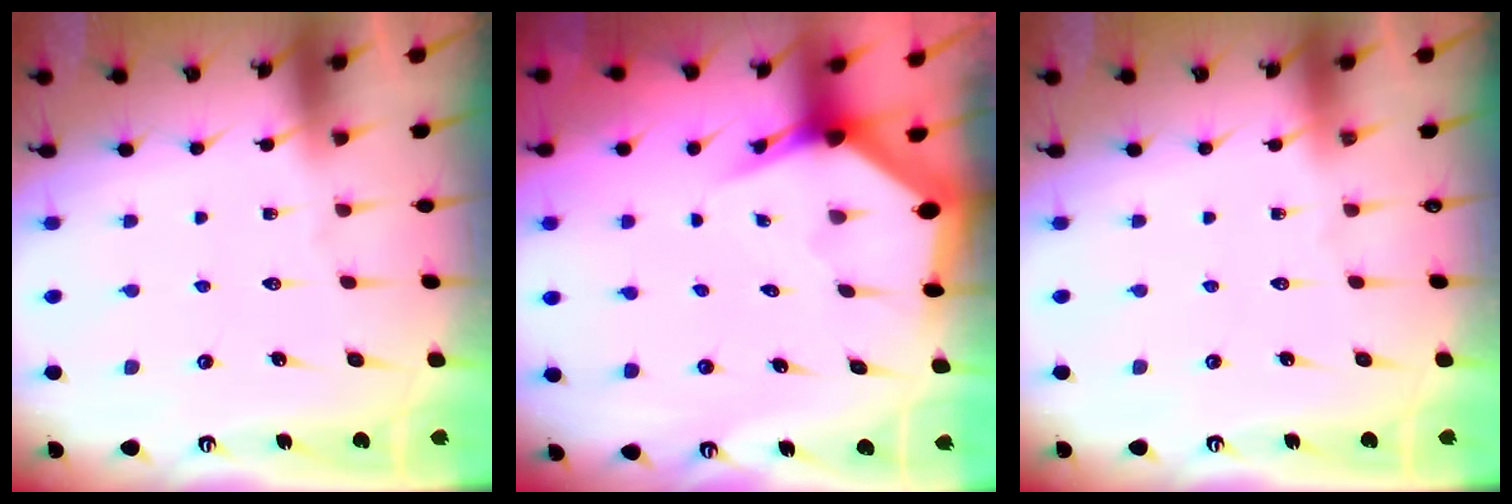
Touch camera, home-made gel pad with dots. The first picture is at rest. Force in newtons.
{"total": 3.9, "press": 3.9, "slide": 0.4}
{"total": 0.0}